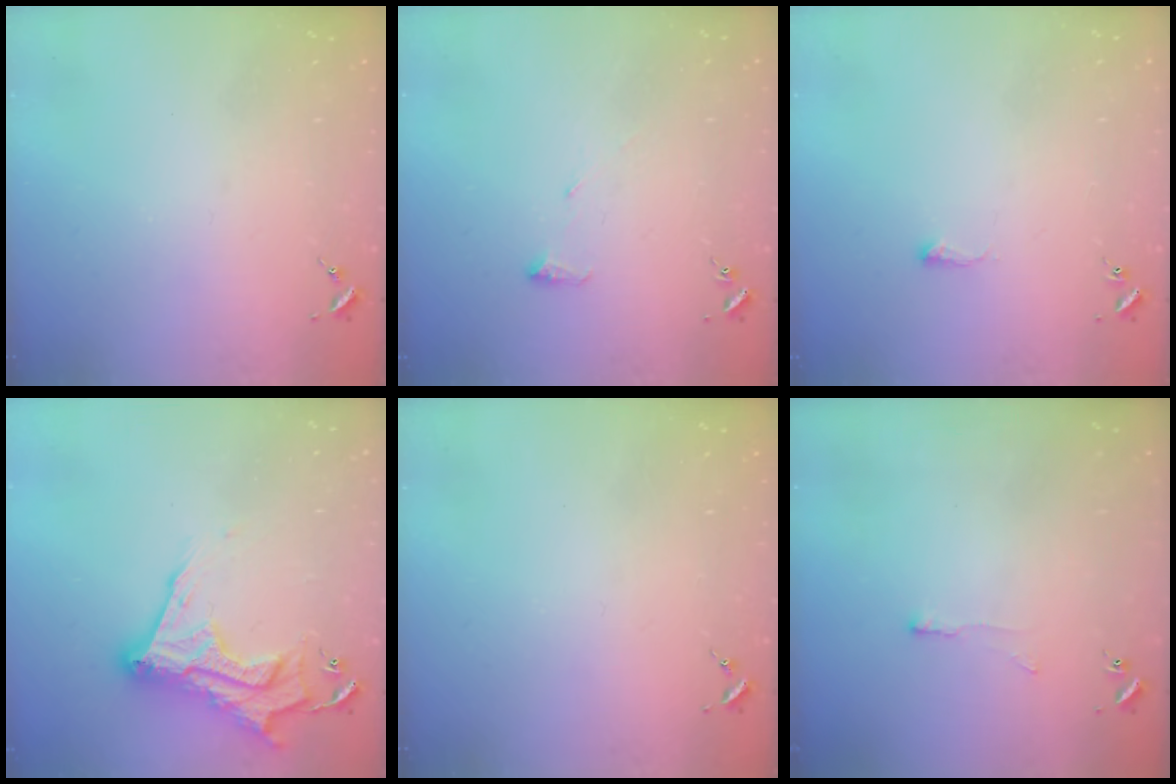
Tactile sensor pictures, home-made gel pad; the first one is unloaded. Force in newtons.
{"total": 6.2, "press": 6.1, "slide": 0.9}
{"total": 3.9, "press": 3.9, "slide": 0.6}
{"total": 16.1, "press": 16.1, "slide": 1.3}
{"total": 0.0}
{"total": 3.3, "press": 3.3, "slide": 0.3}